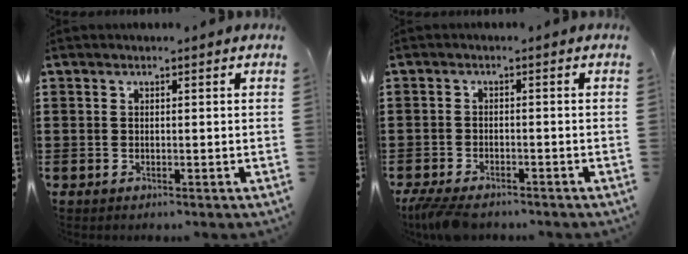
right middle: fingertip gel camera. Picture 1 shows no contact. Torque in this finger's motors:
{"motor_torque": [1.00, -0.43, 0.58, 0.14]}